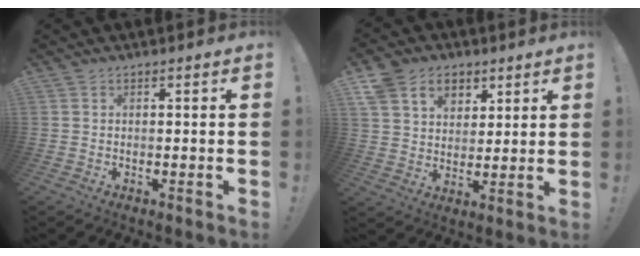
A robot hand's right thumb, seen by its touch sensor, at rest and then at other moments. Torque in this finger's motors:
{"motor_torque": [0.80, 2.19, 0.19, 0.03, 0.02]}